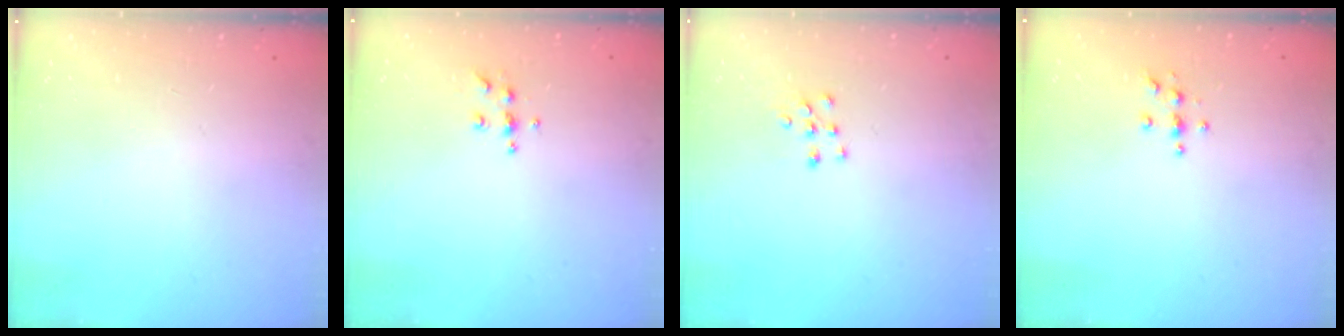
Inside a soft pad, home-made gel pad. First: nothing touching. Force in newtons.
{"total": 5.6, "press": 5.6, "slide": 0.4}
{"total": 6.8, "press": 6.8, "slide": 0.4}
{"total": 3.8, "press": 3.8, "slide": 0.4}